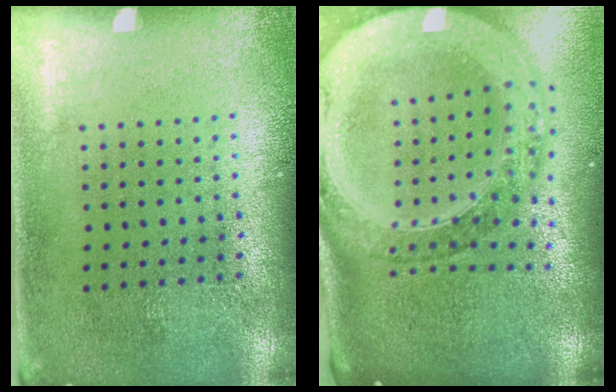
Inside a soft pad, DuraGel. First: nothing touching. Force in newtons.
{"total": 2.8, "press": 2.3, "slide": 1.6}